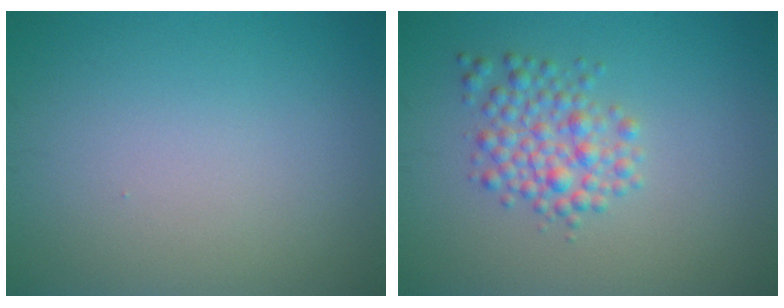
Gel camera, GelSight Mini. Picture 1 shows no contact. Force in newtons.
{"total": 3.3, "press": 3.3, "slide": 0.1}